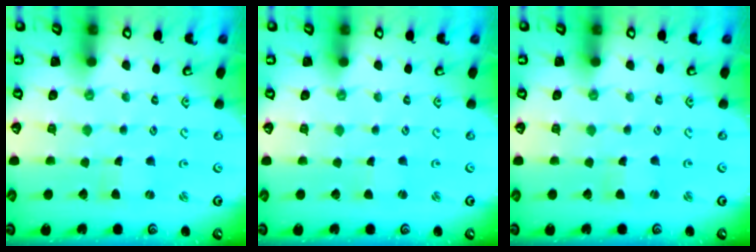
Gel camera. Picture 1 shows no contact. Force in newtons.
{"total": 0.0}
{"total": 0.7, "press": 0.7, "slide": 0.2}